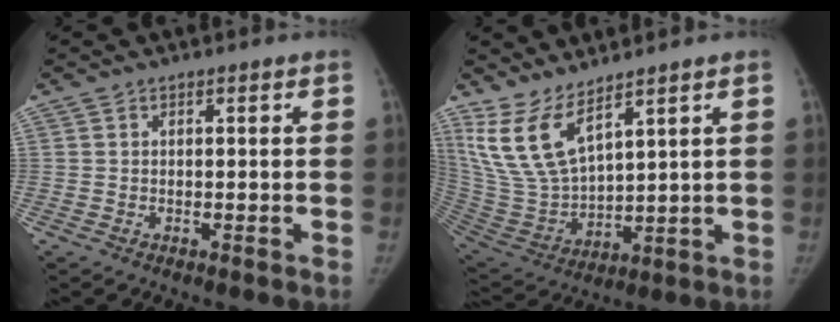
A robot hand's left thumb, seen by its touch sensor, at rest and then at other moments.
{"total": 12.0, "force": [8.4, 4.2, 7.5], "torque": [-0.148, -0.051, 0.196]}